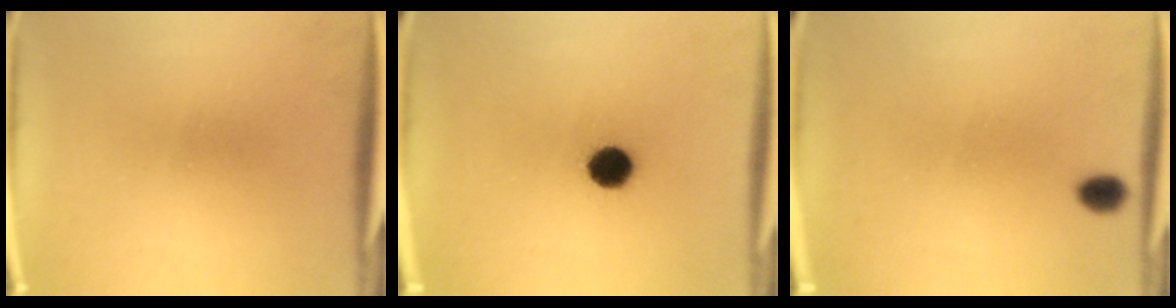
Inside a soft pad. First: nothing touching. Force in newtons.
{"total": 5.9}
{"total": 1.7}